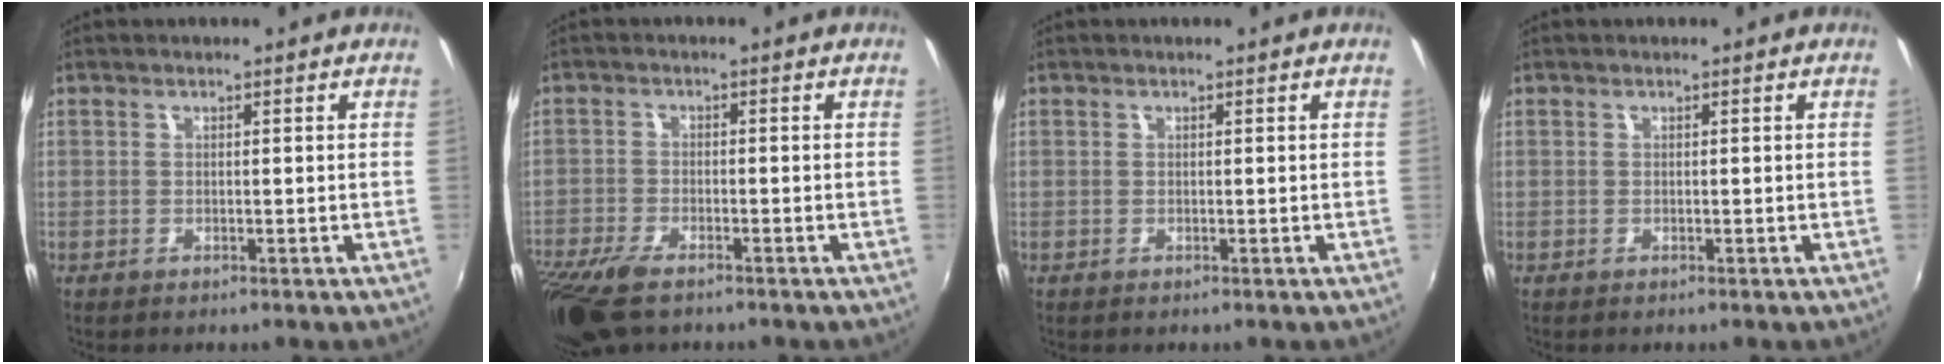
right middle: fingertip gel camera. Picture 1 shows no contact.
{"total": 10.8, "force": [-7.8, 3.7, 6.4], "torque": [-0.160, -0.044, -0.148]}
{"total": 0.0}
{"total": 0.0}